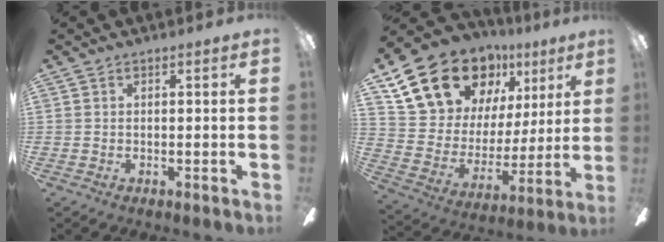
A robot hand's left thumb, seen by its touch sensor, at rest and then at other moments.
{"total": 22.6, "force": [14.5, 14.0, 10.4], "torque": [-0.190, -0.074, 0.281]}